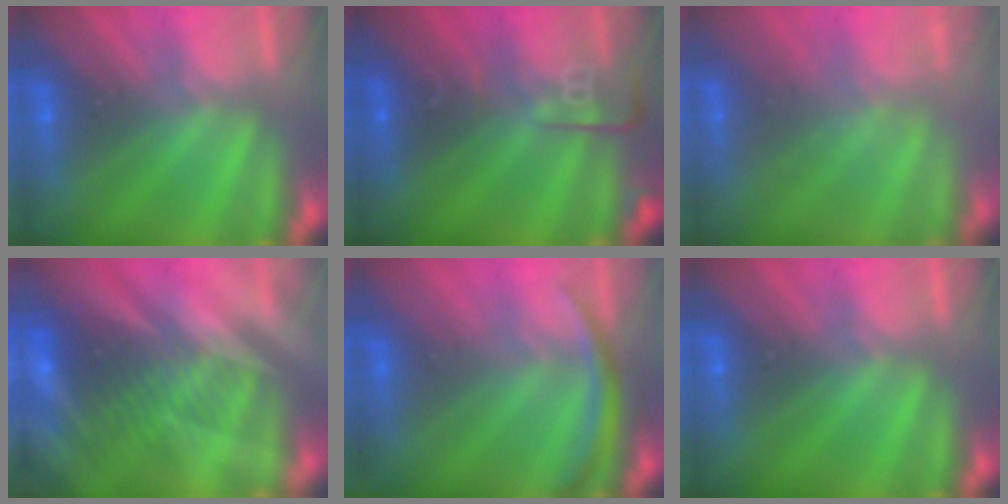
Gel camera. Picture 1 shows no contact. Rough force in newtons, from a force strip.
{"total": 2.6}
{"total": 1.2}
{"total": 2.9}
{"total": 2.9}
{"total": 0.0}